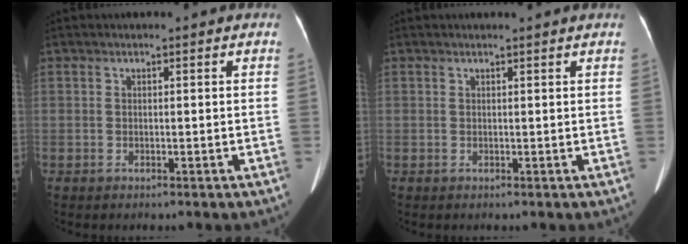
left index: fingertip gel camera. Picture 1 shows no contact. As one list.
[{"total": 1.7, "force": [1.6, -0.3, 0.5], "torque": [-0.014, 0.006, 0.021]}]